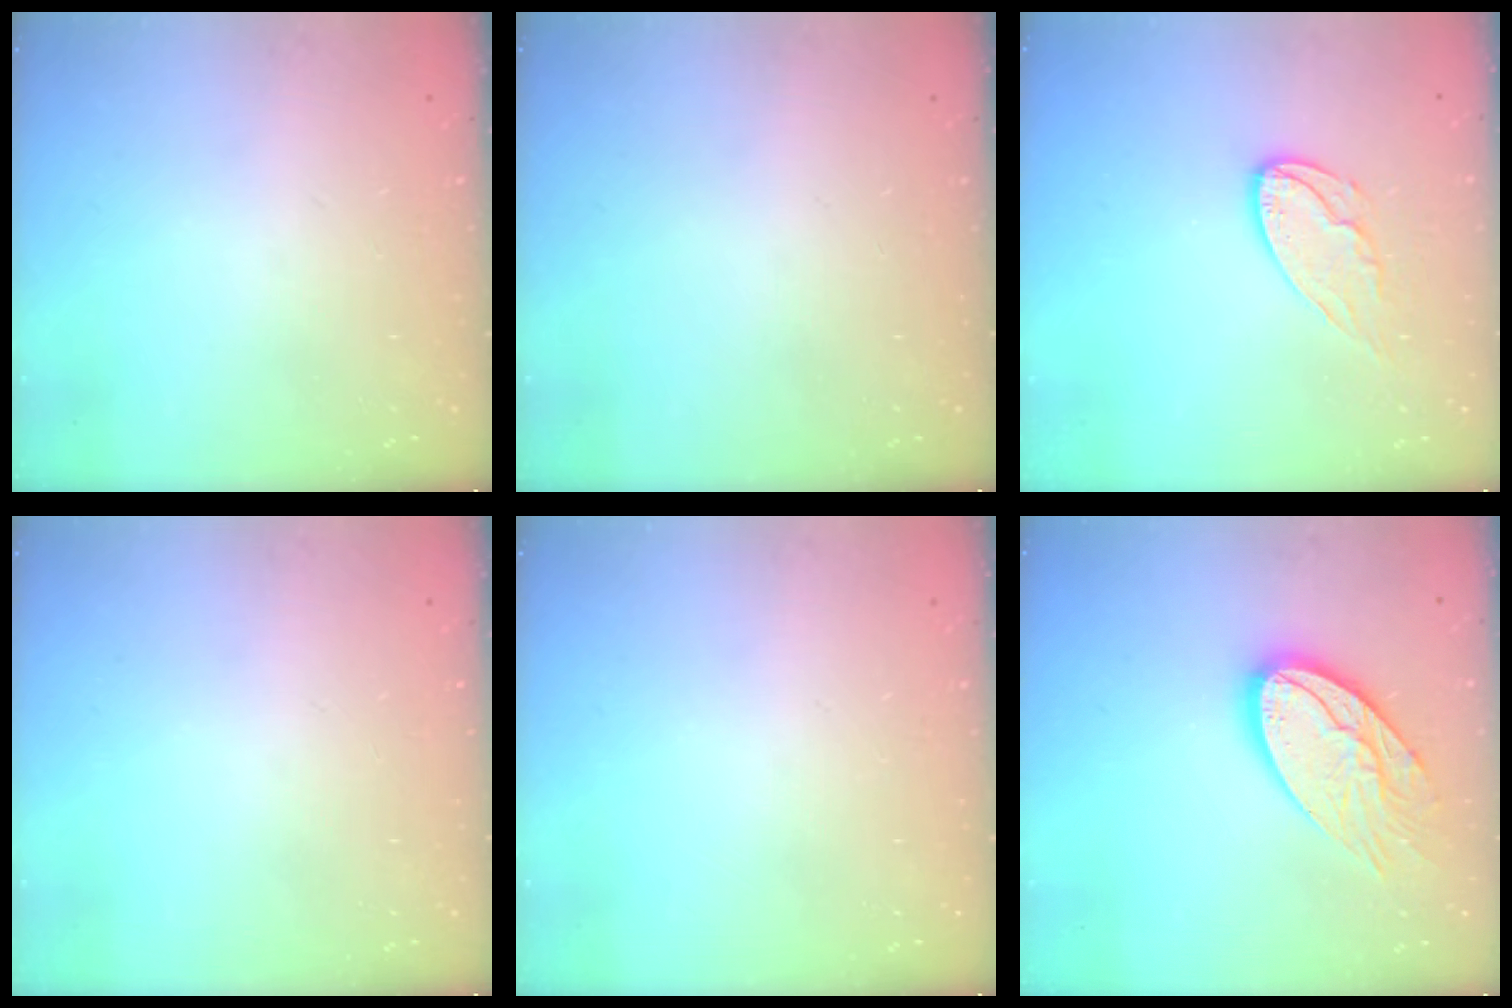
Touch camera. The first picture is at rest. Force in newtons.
{"total": 0.0}
{"total": 9.8, "press": 9.7, "slide": 0.8}
{"total": 0.0}
{"total": 0.0}
{"total": 17.5, "press": 17.5, "slide": 1.0}